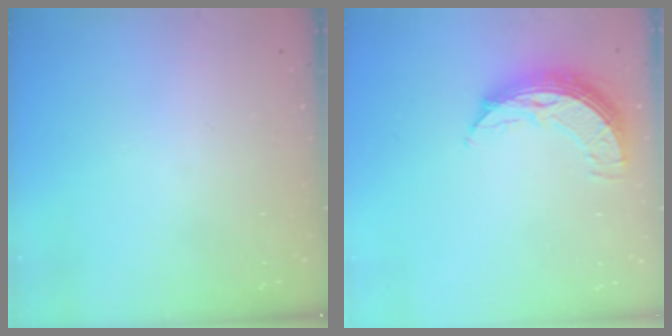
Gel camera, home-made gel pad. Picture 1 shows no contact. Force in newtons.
{"total": 9.0, "press": 9.0, "slide": 0.9}